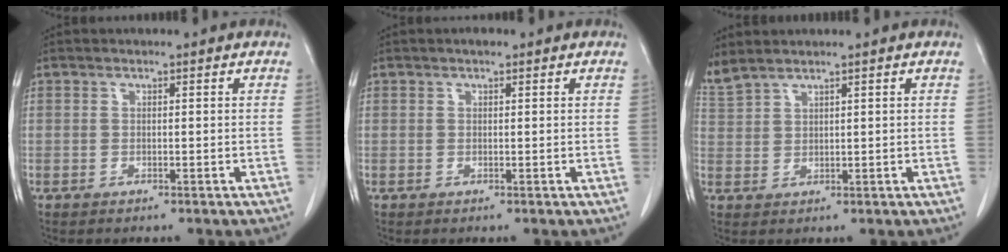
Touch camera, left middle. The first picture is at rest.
{"total": 0.7, "force": [0.5, 0.2, 0.4], "torque": [-0.010, 0.005, 0.006]}
{"total": 2.8, "force": [2.7, -0.2, 0.7], "torque": [-0.028, 0.014, 0.067]}